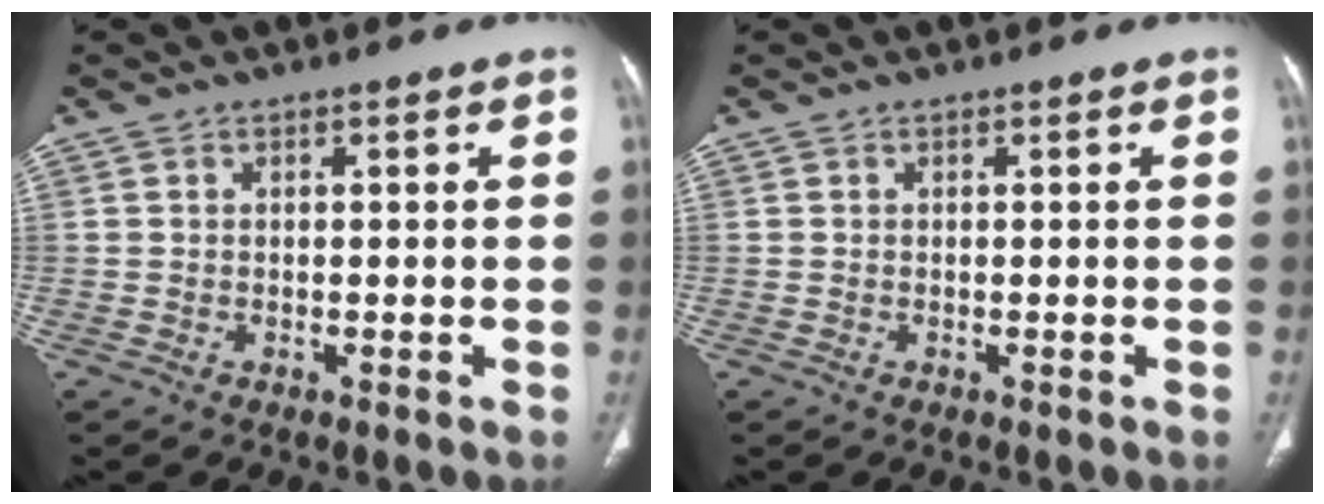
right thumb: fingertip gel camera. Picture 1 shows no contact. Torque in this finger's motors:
{"motor_torque": [0.04, 0.04, -0.05, 0.05, 0.01]}